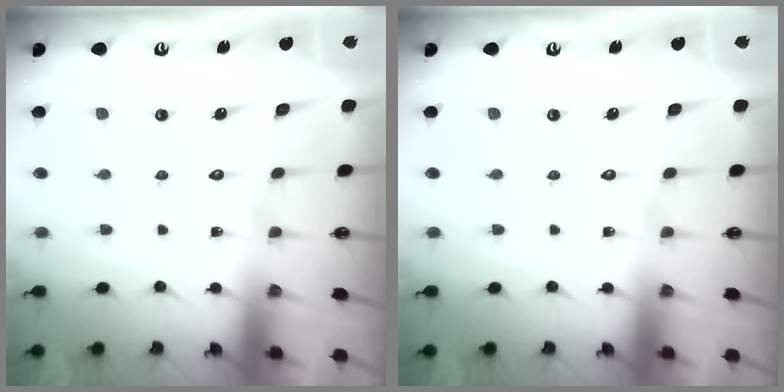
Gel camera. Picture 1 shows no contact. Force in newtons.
{"total": 0.0}